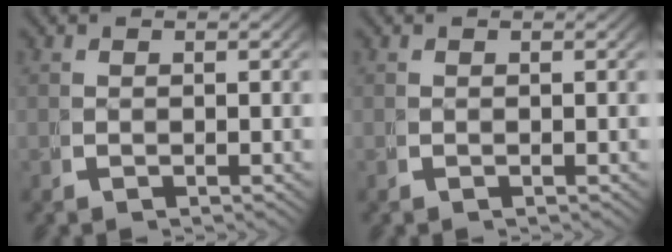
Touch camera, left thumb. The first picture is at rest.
{"total": 0.0}